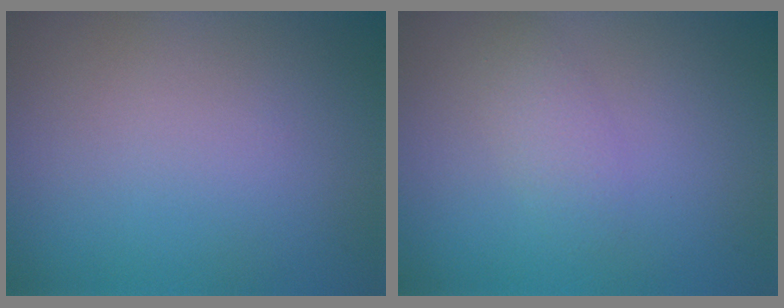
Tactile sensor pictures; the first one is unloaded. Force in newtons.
{"total": 1.7, "press": 1.7, "slide": 0.0}